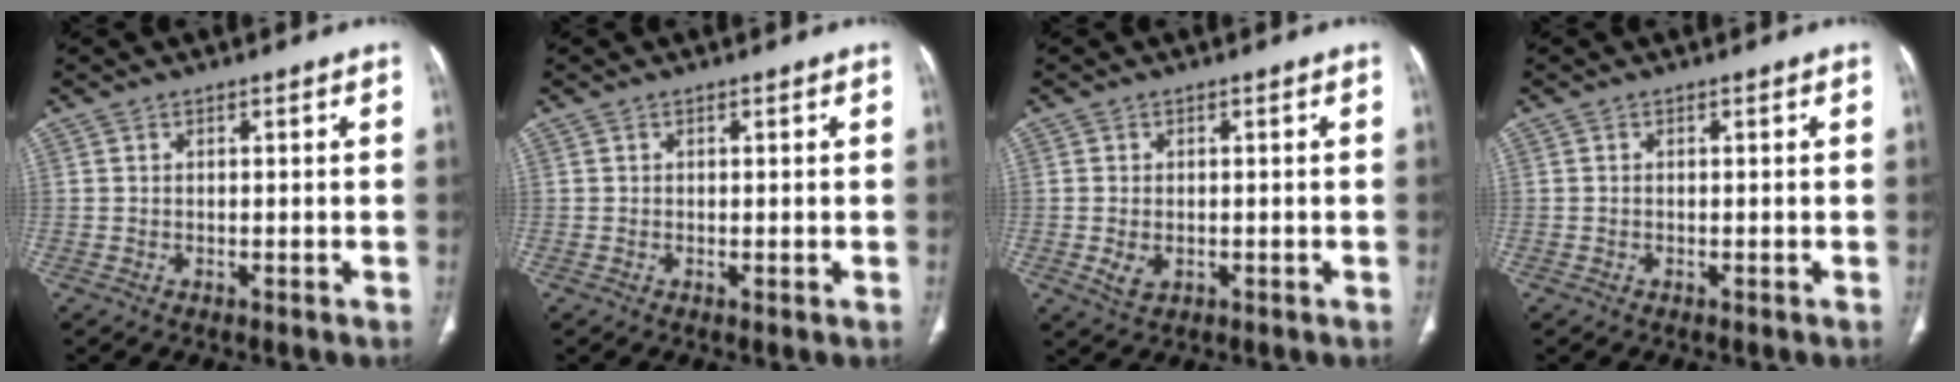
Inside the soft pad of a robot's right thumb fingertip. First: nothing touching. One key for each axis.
{"total": 0.0}
{"total": 3.0, "fx": -0.6, "fy": 2.1, "fz": 2.1, "tx": -0.041, "ty": -0.003, "tz": -0.004}
{"total": 0.0}